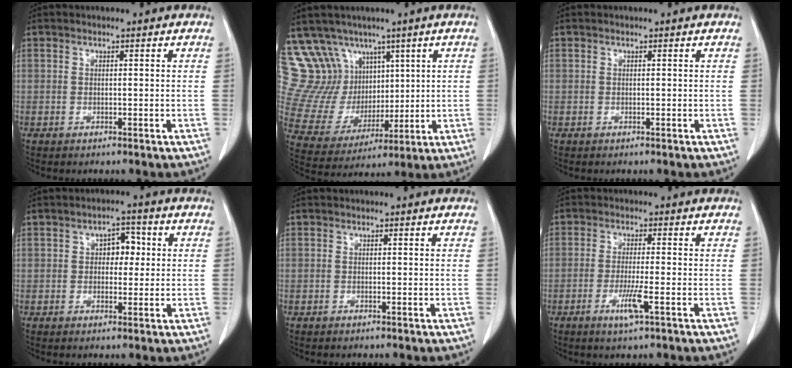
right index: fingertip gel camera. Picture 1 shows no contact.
{"total": 13.9, "force": [8.7, 10.2, 3.8], "torque": [-0.089, 0.053, 0.192]}
{"total": 0.0}
{"total": 3.9, "force": [0.6, 2.4, 3.1], "torque": [-0.040, 0.014, 0.008]}
{"total": 0.0}
{"total": 4.2, "force": [-1.9, -0.1, 3.8], "torque": [-0.075, -0.008, -0.034]}